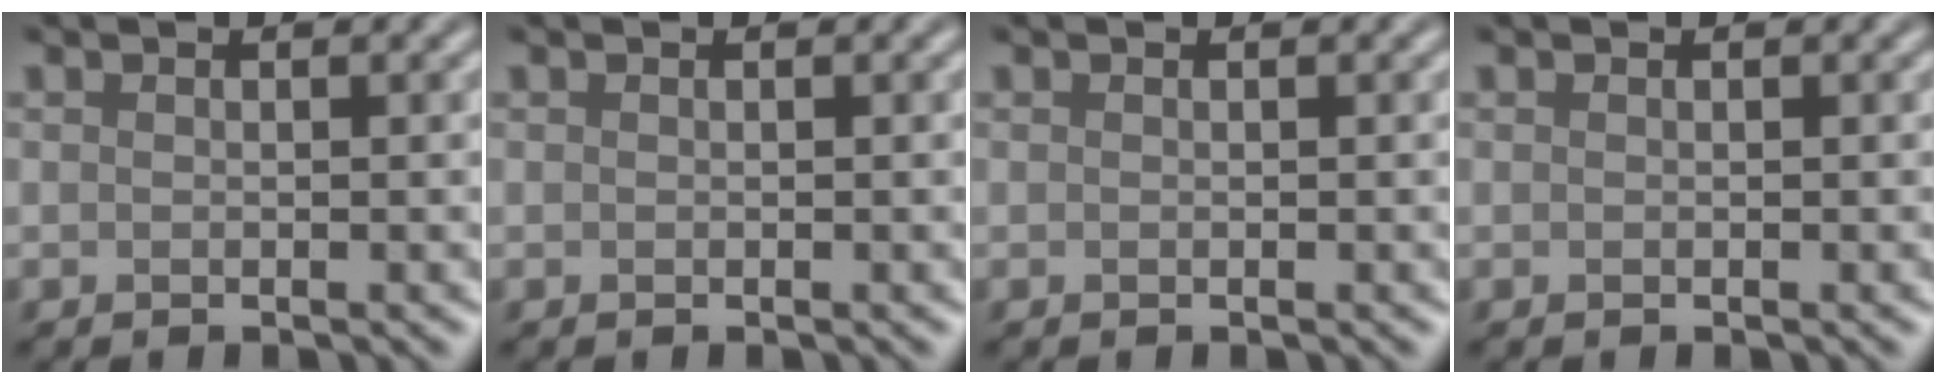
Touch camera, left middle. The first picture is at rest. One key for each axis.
{"total": 0.0}
{"total": 0.0}
{"total": 0.0}